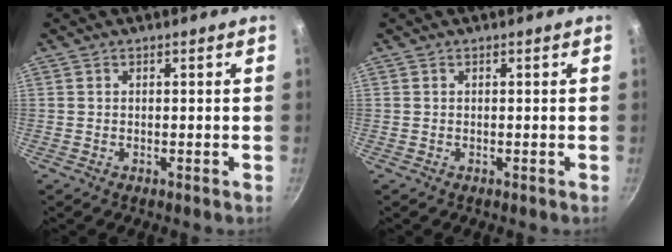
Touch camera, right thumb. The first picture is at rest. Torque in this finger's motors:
{"motor_torque": [-0.01, 0.00, -0.14, 0.15, 0.00]}